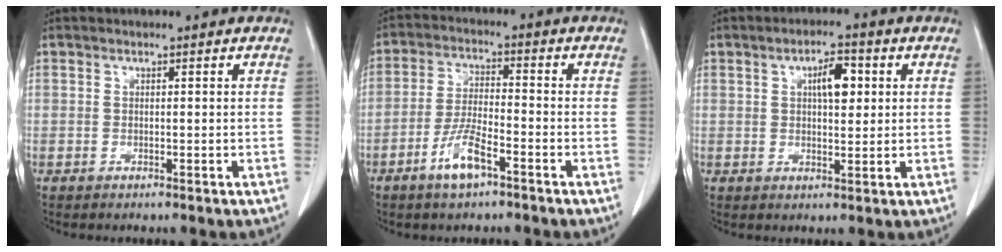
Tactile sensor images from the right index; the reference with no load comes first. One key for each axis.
{"total": 6.7, "fx": -3.9, "fy": 1.4, "fz": 5.2, "tx": -0.109, "ty": -0.003, "tz": -0.074}
{"total": 5.2, "fx": 1.6, "fy": 1.9, "fz": 4.6, "tx": -0.076, "ty": 0.009, "tz": 0.025}